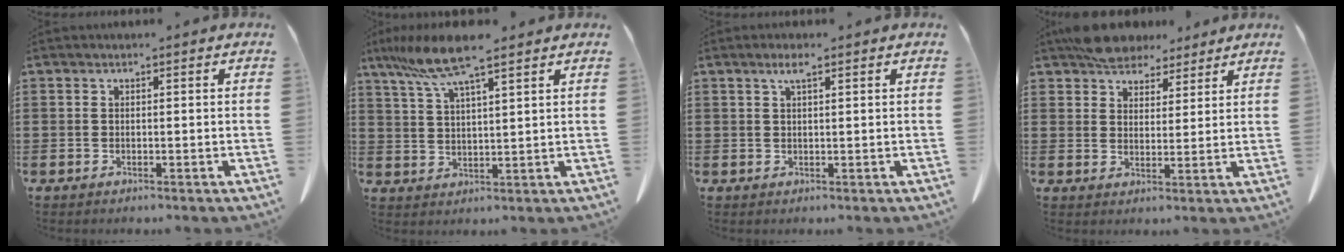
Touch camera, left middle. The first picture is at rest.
{"total": 8.7, "force": [6.2, 0.5, 6.0], "torque": [-0.139, -0.018, 0.109]}
{"total": 2.2, "force": [1.3, 0.4, 1.8], "torque": [-0.037, 0.003, 0.021]}
{"total": 6.4, "force": [5.7, 2.6, 1.5], "torque": [-0.049, -0.005, 0.111]}